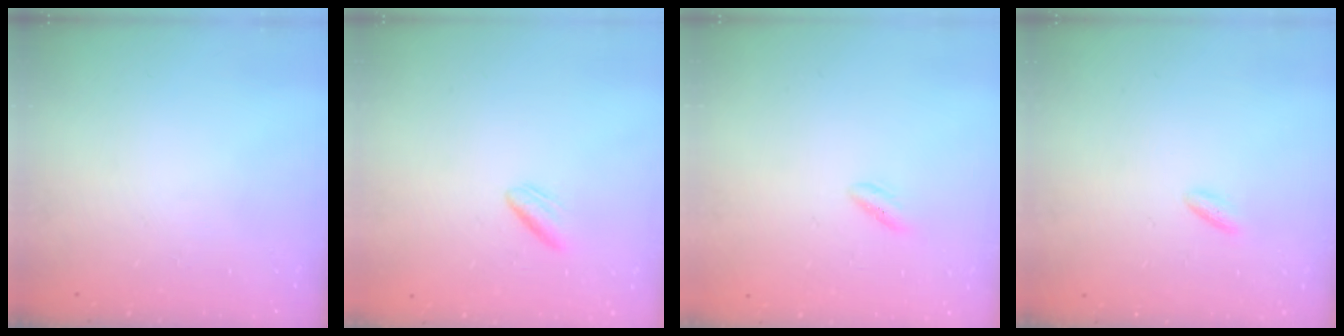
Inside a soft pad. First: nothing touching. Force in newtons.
{"total": 2.1, "press": 1.8, "slide": 1.1}
{"total": 1.8, "press": 1.6, "slide": 0.8}
{"total": 2.3, "press": 2.2, "slide": 0.4}